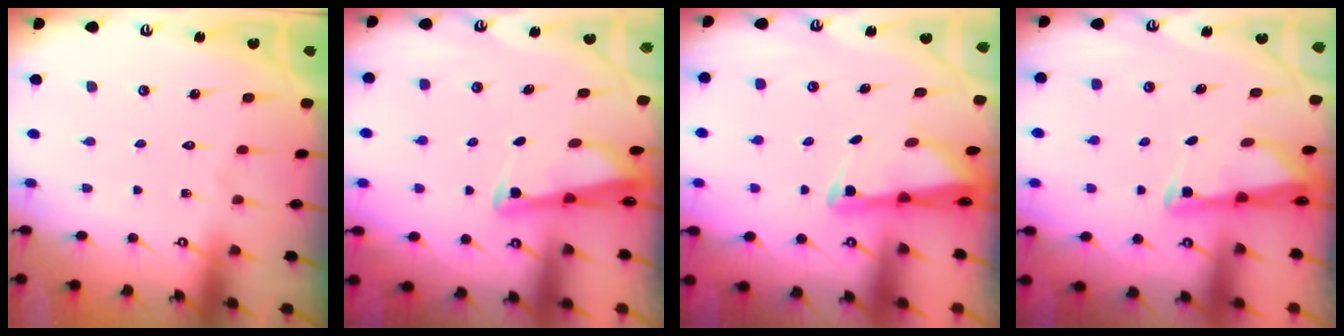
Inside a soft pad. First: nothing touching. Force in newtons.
{"total": 3.0, "press": 3.0, "slide": 0.3}
{"total": 2.4, "press": 2.3, "slide": 0.5}
{"total": 2.7, "press": 2.6, "slide": 0.2}